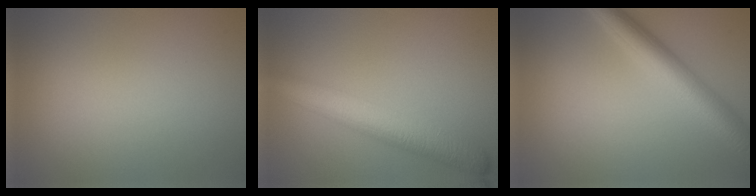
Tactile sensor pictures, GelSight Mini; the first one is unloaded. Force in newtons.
{"total": 6.0, "press": 6.0, "slide": 0.3}
{"total": 5.6, "press": 5.6, "slide": 0.2}